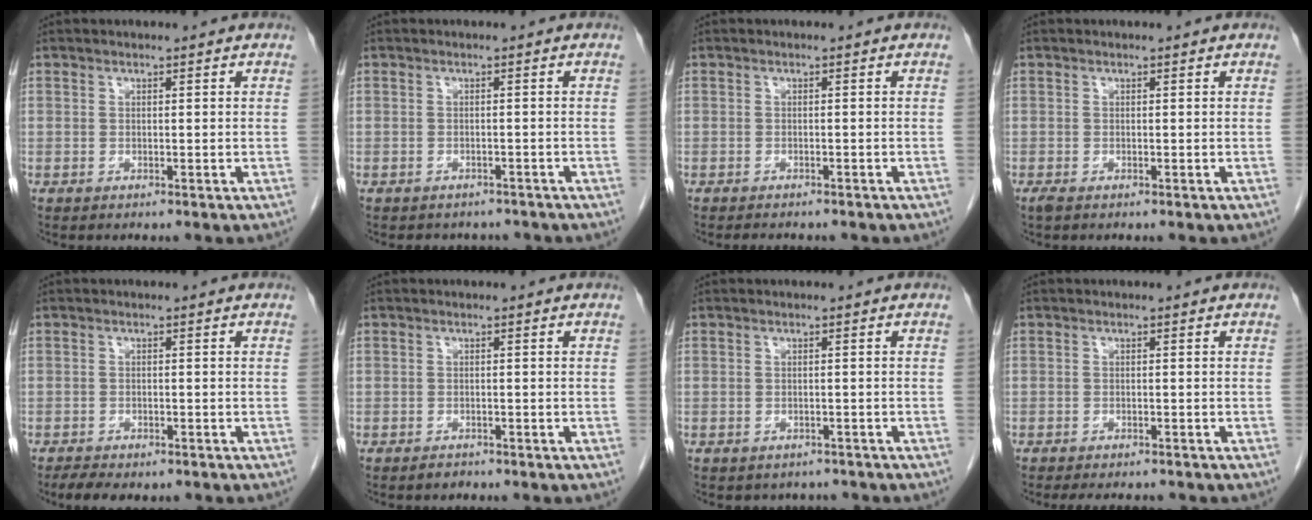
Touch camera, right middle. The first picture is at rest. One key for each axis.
{"total": 4.3, "fx": -3.8, "fy": 2.0, "fz": 0.4, "tx": -0.005, "ty": 0.007, "tz": -0.045}
{"total": 3.9, "fx": -3.4, "fy": 1.1, "fz": 1.5, "tx": -0.021, "ty": -0.004, "tz": -0.035}
{"total": 0.8, "fx": -0.6, "fy": 0.2, "fz": 0.5, "tx": -0.012, "ty": -0.003, "tz": -0.010}
{"total": 5.3, "fx": -4.2, "fy": 2.1, "fz": 2.5, "tx": -0.037, "ty": -0.007, "tz": -0.058}
{"total": 1.2, "fx": -1.0, "fy": 0.6, "fz": 0.2, "tx": -0.006, "ty": 0.001, "tz": -0.015}
{"total": 3.6, "fx": -3.1, "fy": 1.8, "fz": 0.2, "tx": 0.000, "ty": 0.009, "tz": -0.037}
{"total": 5.7, "fx": -5.0, "fy": 1.6, "fz": 2.2, "tx": -0.022, "ty": -0.004, "tz": -0.065}